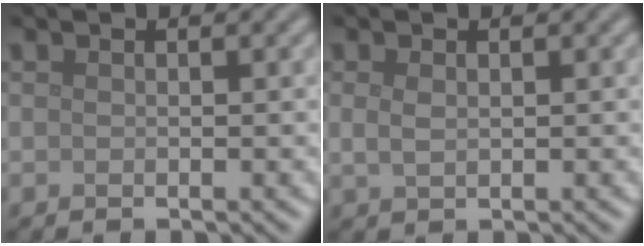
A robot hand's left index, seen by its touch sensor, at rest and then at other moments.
{"total": 1.2, "force": [0.3, 0.7, 0.9], "torque": [-0.024, -0.002, 0.008]}